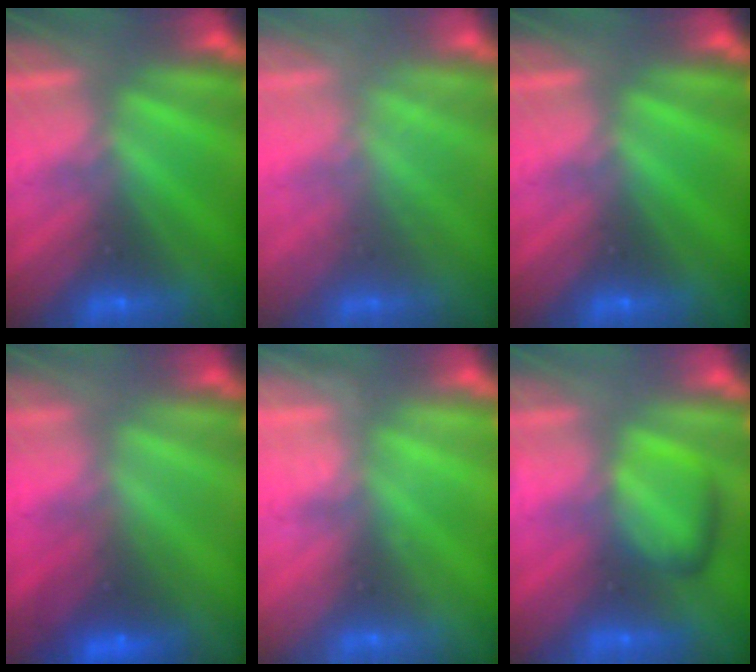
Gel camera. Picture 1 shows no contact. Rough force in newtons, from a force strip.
{"total": 1.8}
{"total": 0.0}
{"total": 2.9}
{"total": 2.2}
{"total": 2.4}